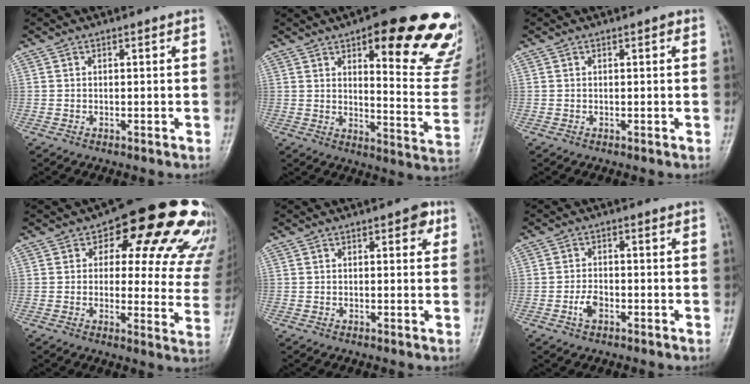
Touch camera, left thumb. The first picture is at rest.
{"total": 23.9, "force": [14.2, 7.0, 17.9], "torque": [-0.176, -0.073, 0.178]}
{"total": 0.7, "force": [0.3, 0.4, 0.6], "torque": [-0.005, 0.002, 0.000]}
{"total": 21.2, "force": [11.4, 10.4, 14.5], "torque": [-0.125, -0.035, 0.122]}
{"total": 3.2, "force": [1.4, 1.6, 2.3], "torque": [-0.011, 0.000, 0.010]}
{"total": 3.2, "force": [-1.4, 1.9, 2.1], "torque": [-0.038, 0.009, -0.029]}